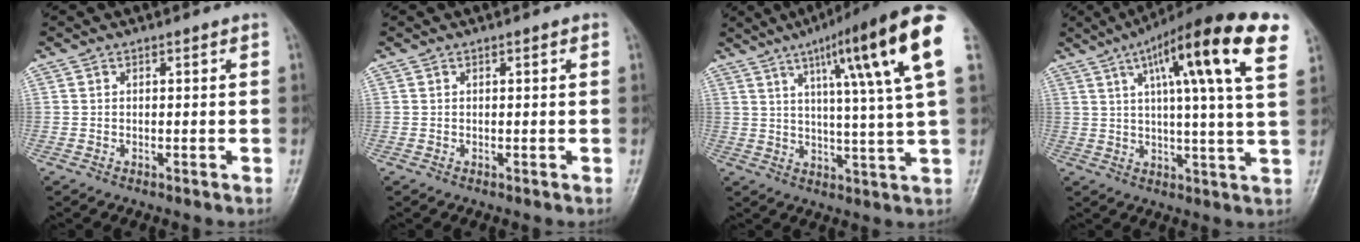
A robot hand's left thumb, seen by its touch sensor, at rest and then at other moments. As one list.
[{"total": 0.0}, {"total": 19.6, "force": [8.4, 1.4, 17.6], "torque": [-0.247, -0.018, 0.115]}, {"total": 20.7, "force": [9.2, 3.1, 18.3], "torque": [-0.260, -0.002, 0.128]}]